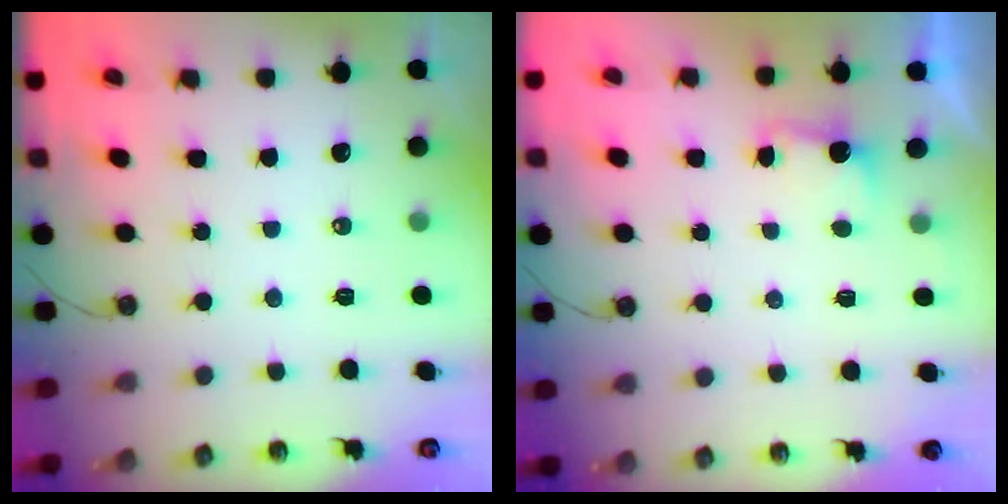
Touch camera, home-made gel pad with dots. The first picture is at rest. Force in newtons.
{"total": 2.3, "press": 2.1, "slide": 0.9}